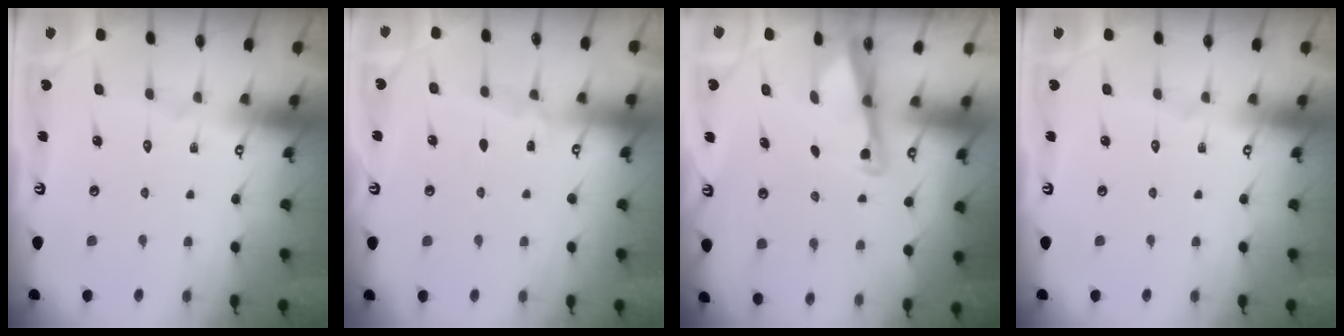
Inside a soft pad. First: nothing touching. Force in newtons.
{"total": 2.8, "press": 2.8, "slide": 0.4}
{"total": 2.6, "press": 2.6, "slide": 0.1}
{"total": 0.0}